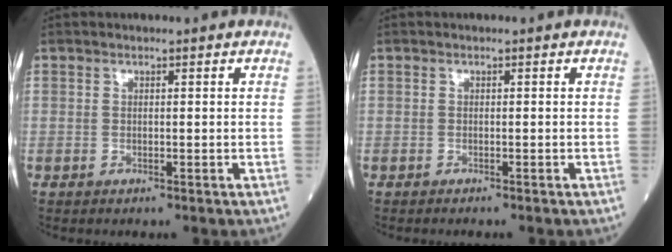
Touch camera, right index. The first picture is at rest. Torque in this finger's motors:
{"motor_torque": [-0.08, -0.08, 0.04, 0.00]}